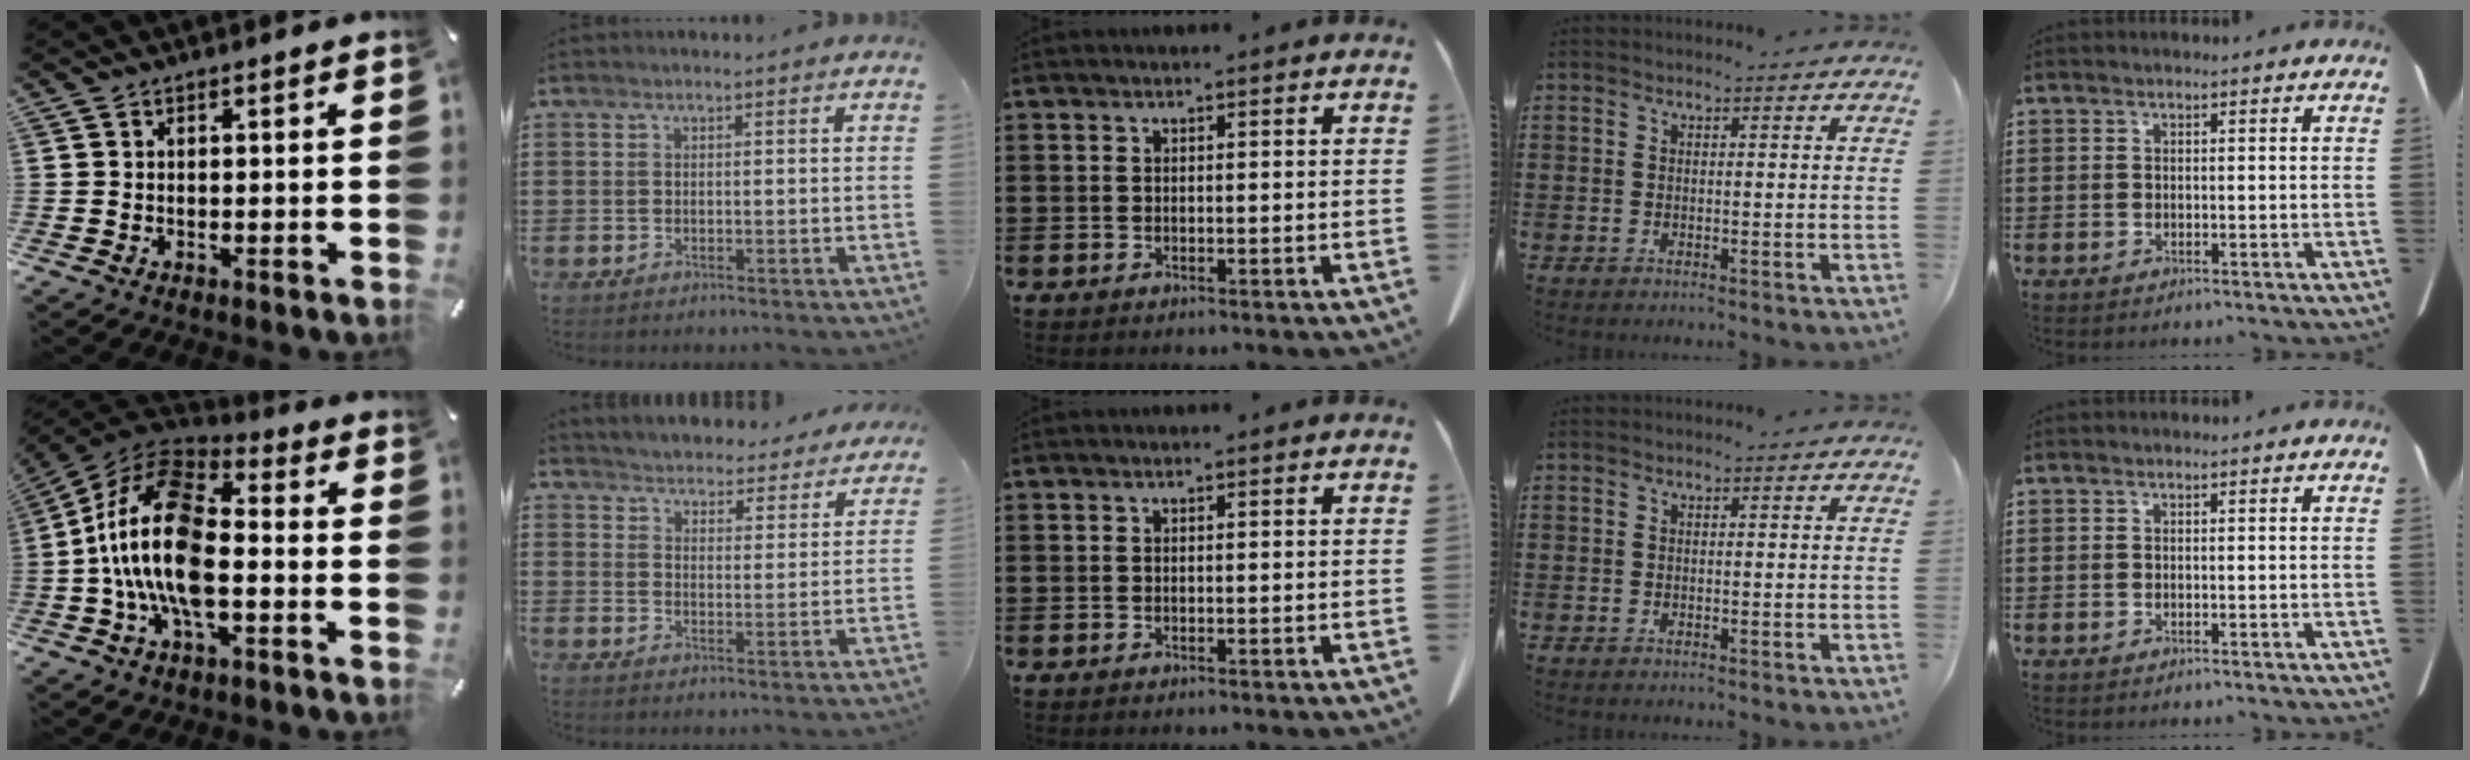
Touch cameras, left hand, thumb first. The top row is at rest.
{"thumb": {"total": 20.4, "force": [-3.4, 10.8, 17.0], "torque": [-0.358, 0.015, -0.058]}, "index": {"total": 4.2, "force": [4.2, -0.4, -0.7], "torque": [-0.013, -0.039, 0.068]}}